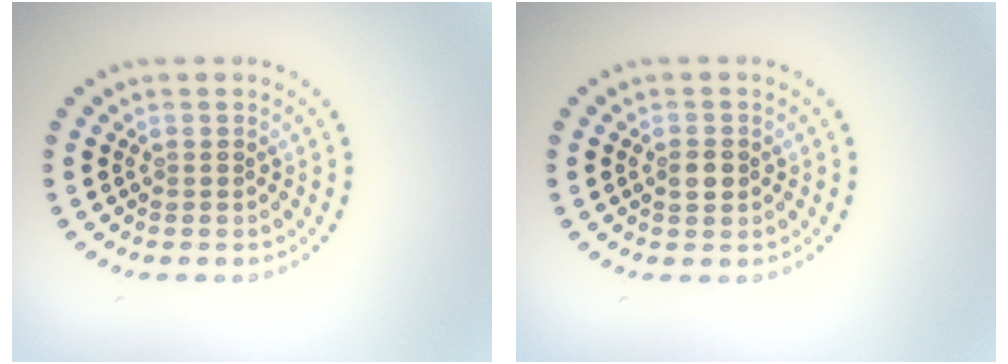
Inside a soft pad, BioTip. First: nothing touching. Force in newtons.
{"total": 1.6, "press": 1.5, "slide": 0.3}